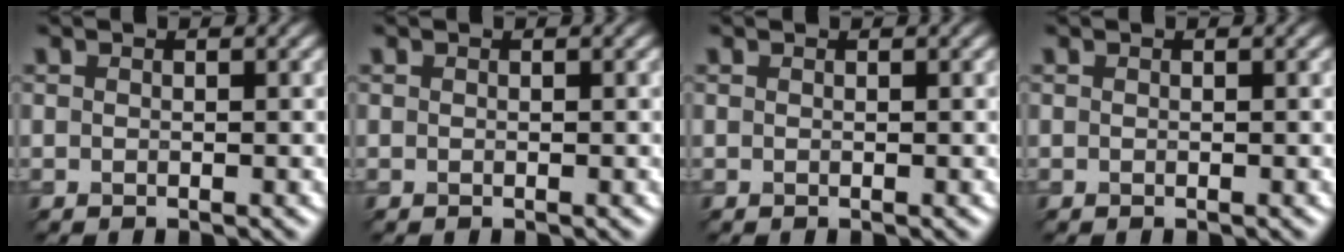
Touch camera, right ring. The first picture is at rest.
{"total": 0.0}
{"total": 0.0}
{"total": 0.0}